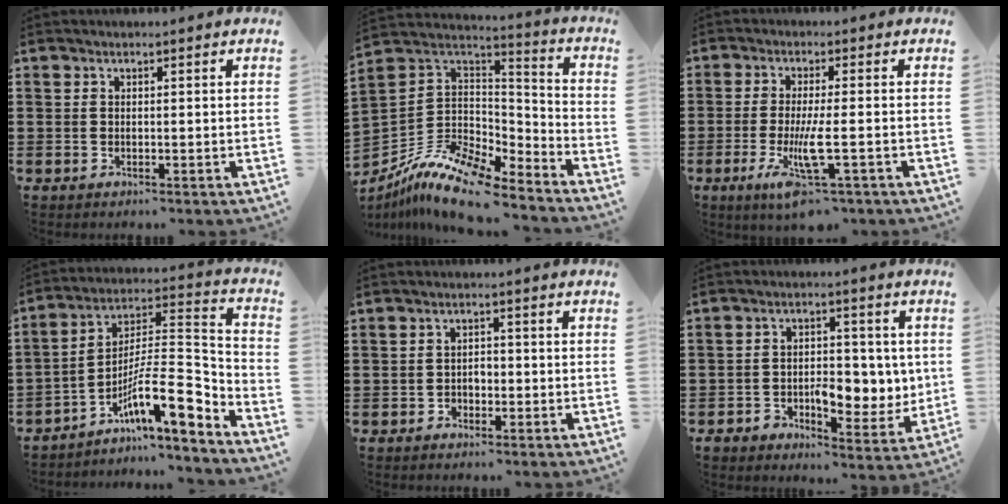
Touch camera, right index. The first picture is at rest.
{"total": 11.8, "force": [-9.1, 4.1, 6.3], "torque": [-0.144, 0.017, -0.182]}
{"total": 7.3, "force": [-2.8, 1.2, 6.6], "torque": [-0.143, -0.020, -0.052]}
{"total": 12.5, "force": [-6.6, 3.2, 10.1], "torque": [-0.177, -0.009, -0.129]}
{"total": 1.8, "force": [-1.0, 1.2, 0.7], "torque": [-0.019, 0.002, -0.024]}
{"total": 7.6, "force": [-1.0, 5.4, 5.2], "torque": [-0.075, 0.006, -0.019]}